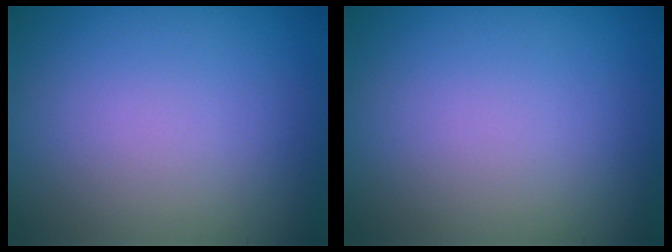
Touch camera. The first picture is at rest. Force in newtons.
{"total": 0.0}